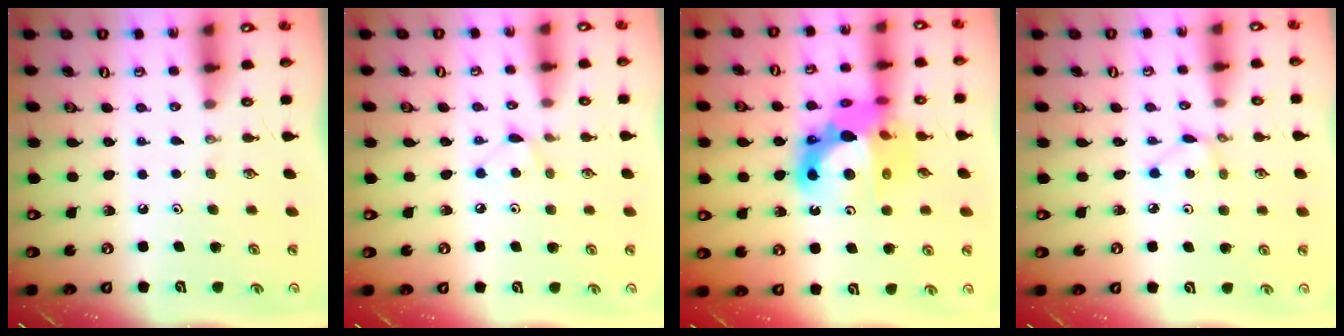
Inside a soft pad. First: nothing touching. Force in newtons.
{"total": 5.7, "press": 5.7, "slide": 0.5}
{"total": 17.5, "press": 17.5, "slide": 1.4}
{"total": 2.4, "press": 2.4, "slide": 0.2}